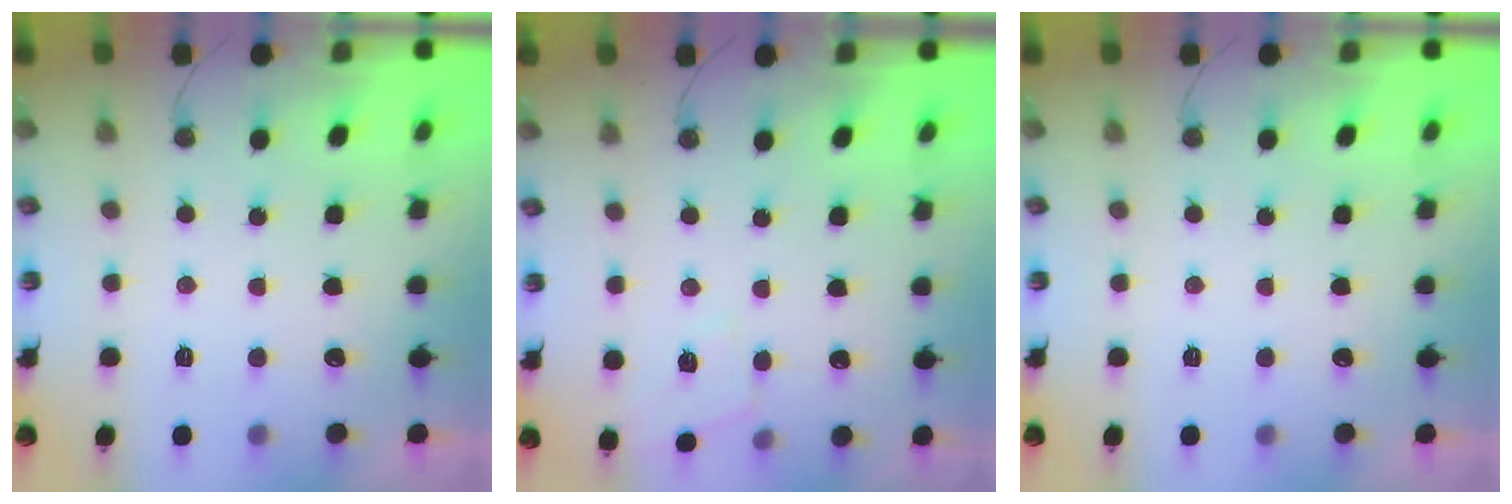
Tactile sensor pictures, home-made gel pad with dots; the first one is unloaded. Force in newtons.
{"total": 5.6, "press": 5.6, "slide": 0.7}
{"total": 0.0}